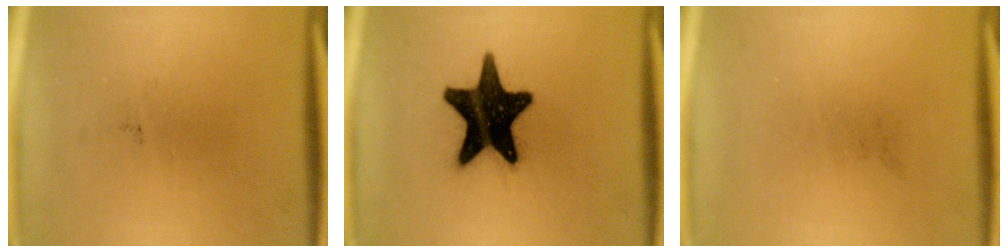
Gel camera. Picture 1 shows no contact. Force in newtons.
{"total": 19.5}
{"total": 0.0}